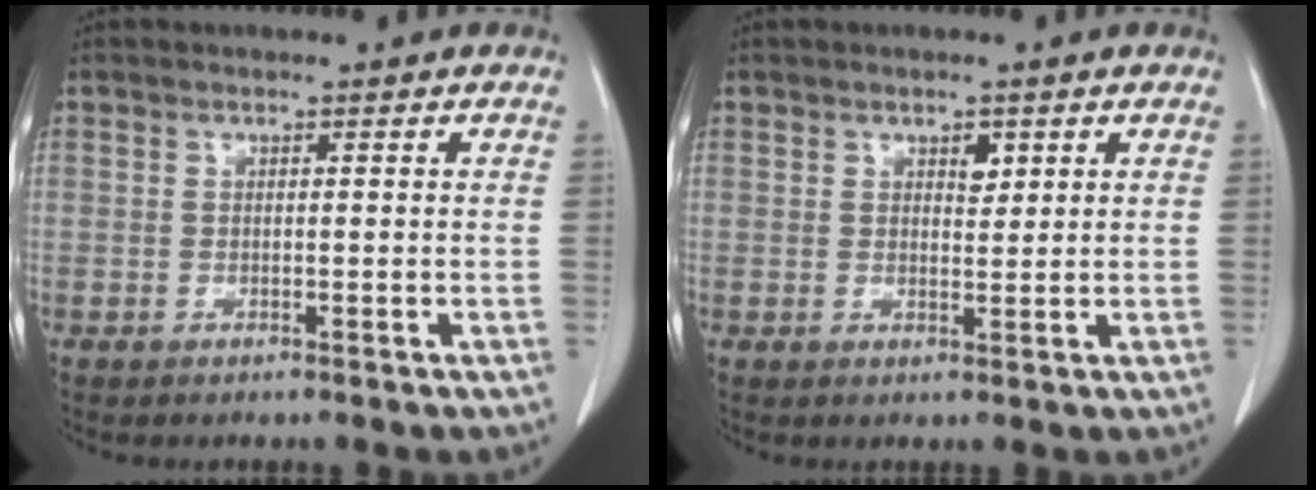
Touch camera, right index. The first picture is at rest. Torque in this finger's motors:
{"motor_torque": [-0.07, 0.13, 0.04, 0.01]}